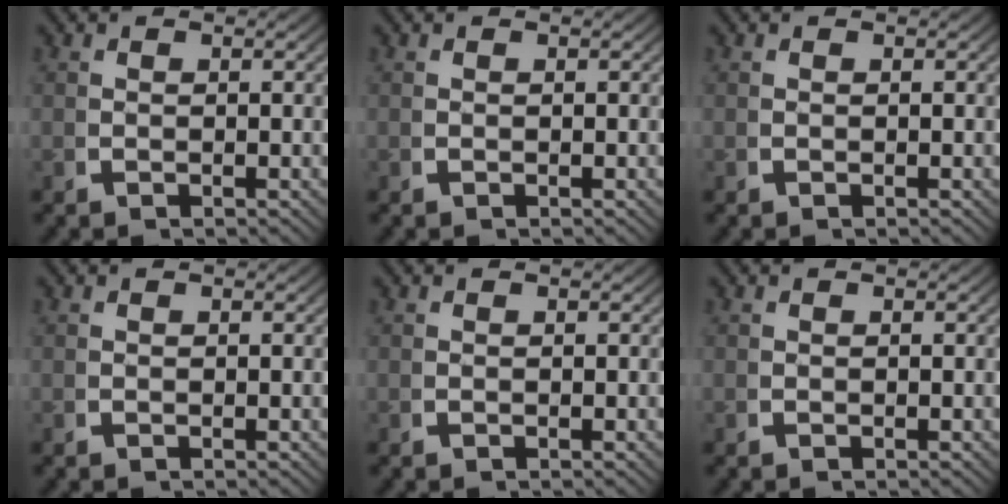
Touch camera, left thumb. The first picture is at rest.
{"total": 0.0}
{"total": 0.0}
{"total": 0.0}
{"total": 0.0}
{"total": 0.0}